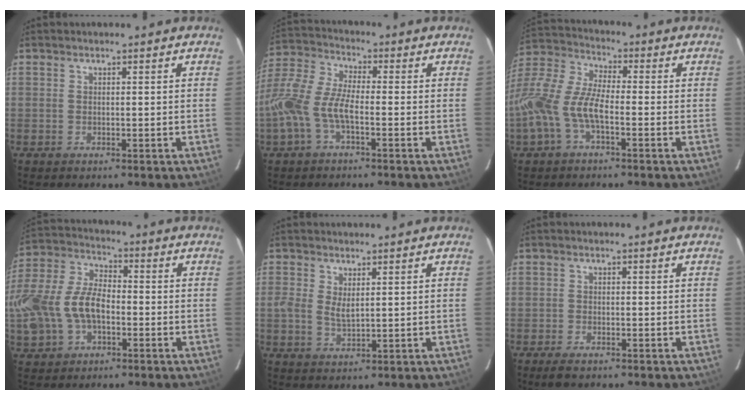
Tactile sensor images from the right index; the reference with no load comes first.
{"total": 11.2, "force": [-3.5, 4.3, 9.8], "torque": [-0.223, 0.006, -0.075]}
{"total": 13.4, "force": [-4.1, 5.5, 11.5], "torque": [-0.255, 0.006, -0.091]}
{"total": 16.1, "force": [-3.7, 10.0, 12.0], "torque": [-0.280, 0.014, -0.066]}
{"total": 3.2, "force": [0.7, 1.5, 2.8], "torque": [-0.053, -0.003, 0.014]}
{"total": 2.8, "force": [-2.1, 1.0, 1.5], "torque": [-0.037, -0.007, -0.039]}